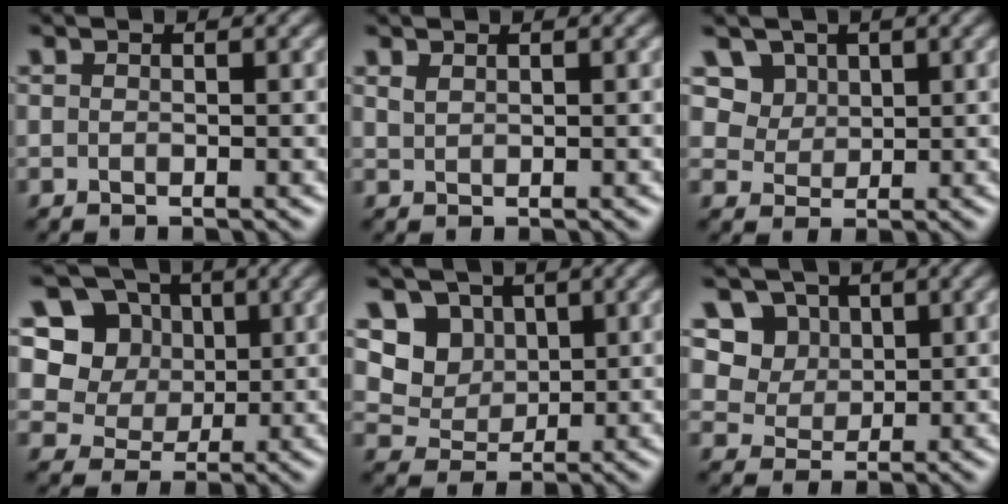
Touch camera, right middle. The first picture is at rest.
{"total": 0.7, "force": [0.6, 0.3, 0.3], "torque": [-0.013, 0.001, 0.016]}
{"total": 4.9, "force": [2.8, 3.6, 1.9], "torque": [-0.050, -0.011, 0.057]}
{"total": 7.5, "force": [2.7, 6.3, 3.0], "torque": [-0.058, 0.007, 0.041]}
{"total": 4.1, "force": [1.5, 3.5, 1.5], "torque": [-0.035, -0.015, 0.034]}
{"total": 6.1, "force": [3.0, 4.8, 2.2], "torque": [-0.047, -0.009, 0.055]}